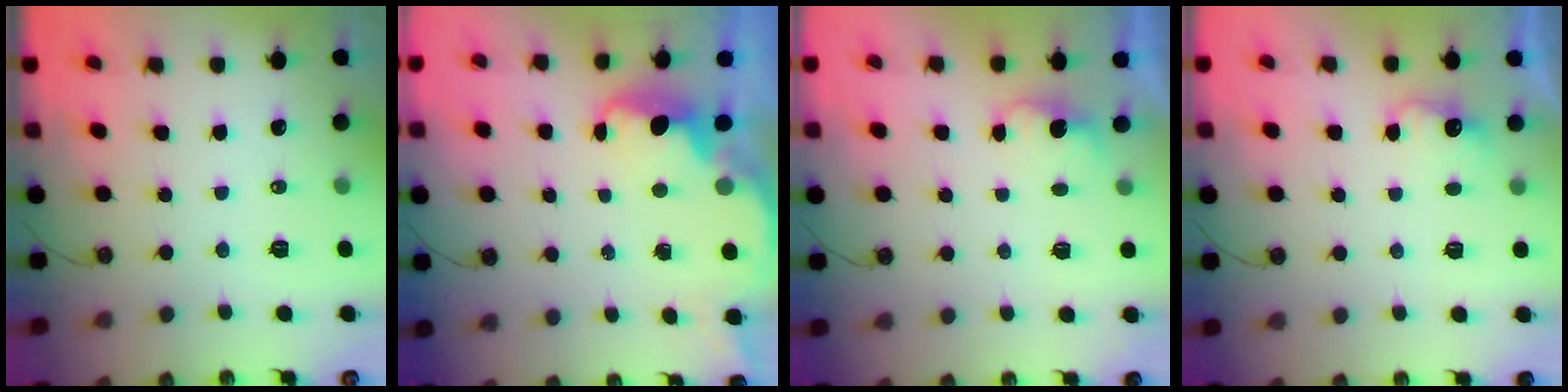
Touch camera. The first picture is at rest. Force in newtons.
{"total": 3.0, "press": 3.0, "slide": 0.5}
{"total": 2.2, "press": 2.0, "slide": 0.9}
{"total": 3.5, "press": 3.3, "slide": 1.0}